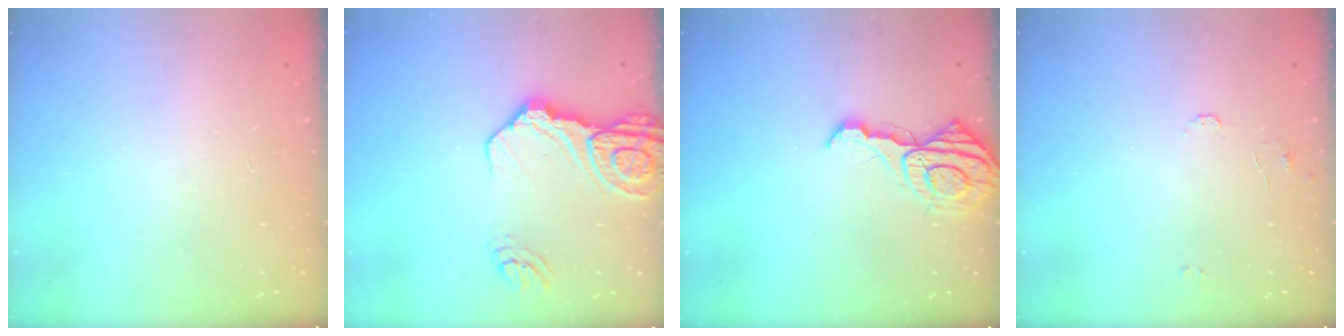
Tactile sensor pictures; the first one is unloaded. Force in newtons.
{"total": 16.1, "press": 16.0, "slide": 1.9}
{"total": 11.6, "press": 11.5, "slide": 1.1}
{"total": 5.8, "press": 5.8, "slide": 0.5}